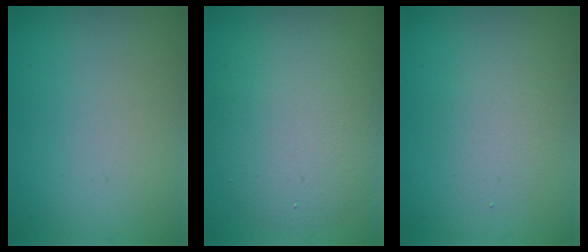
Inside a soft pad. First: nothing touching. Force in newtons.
{"total": 7.4, "press": 7.4, "slide": 0.4}
{"total": 2.2, "press": 2.2, "slide": 0.2}